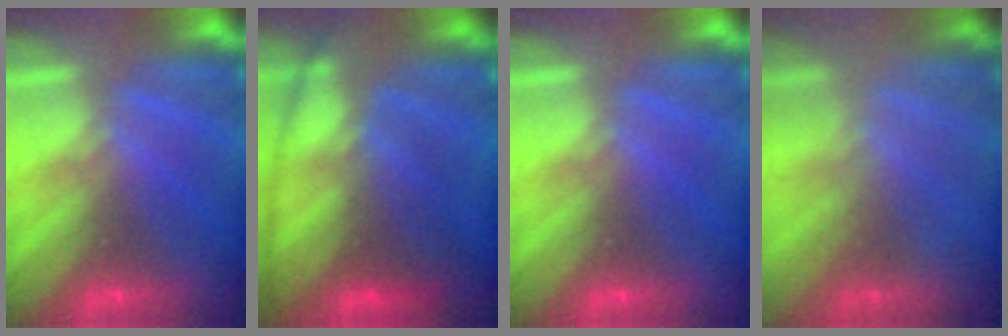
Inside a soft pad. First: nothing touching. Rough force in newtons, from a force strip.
{"total": 6.9}
{"total": 0.0}
{"total": 2.6}